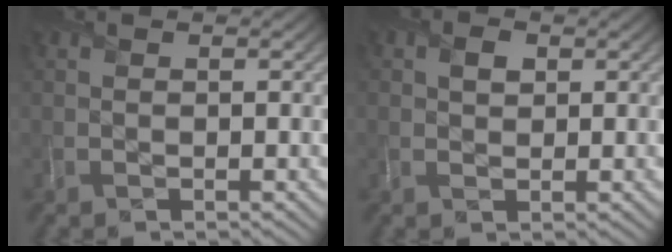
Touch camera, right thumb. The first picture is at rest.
{"total": 1.8, "force": [0.8, 1.3, 1.0], "torque": [-0.022, 0.003, 0.014]}